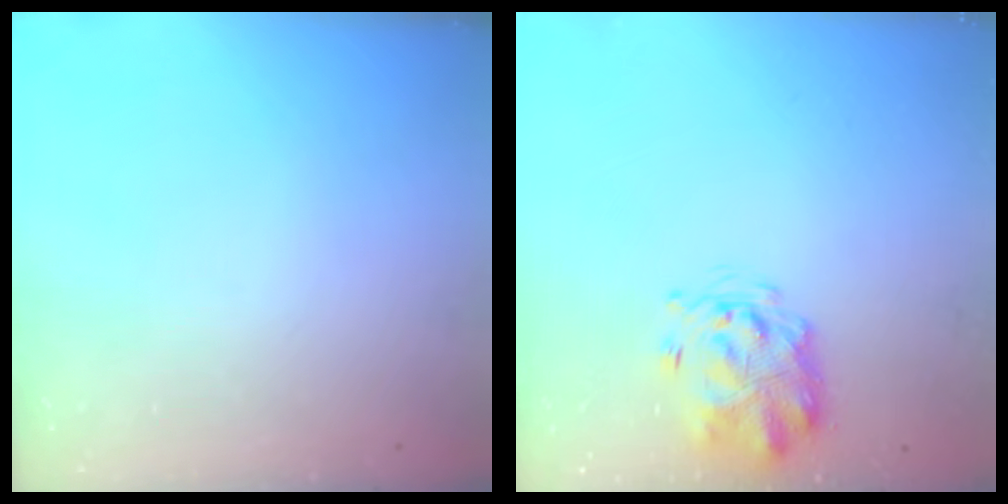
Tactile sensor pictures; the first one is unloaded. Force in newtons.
{"total": 3.1, "press": 3.0, "slide": 0.8}